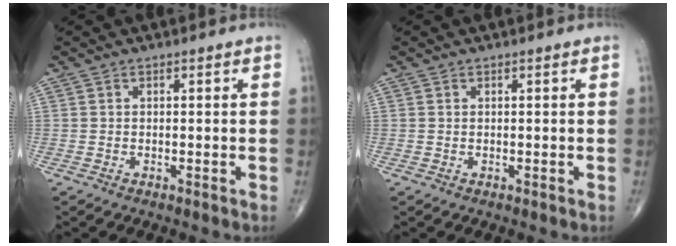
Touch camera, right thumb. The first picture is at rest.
{"total": 0.0}